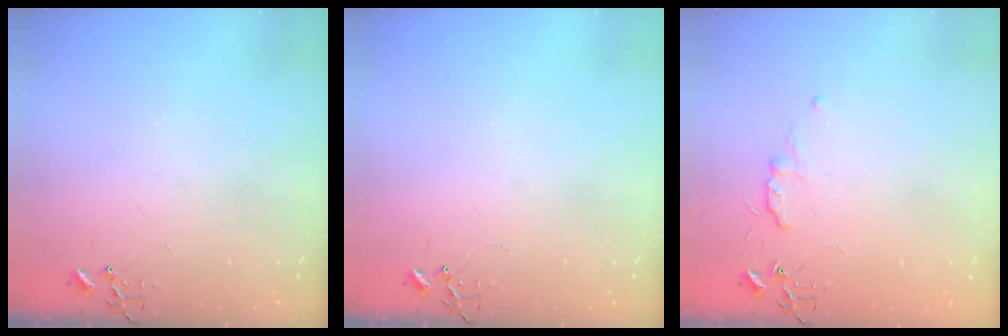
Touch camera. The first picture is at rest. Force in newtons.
{"total": 0.0}
{"total": 5.0, "press": 4.9, "slide": 0.6}